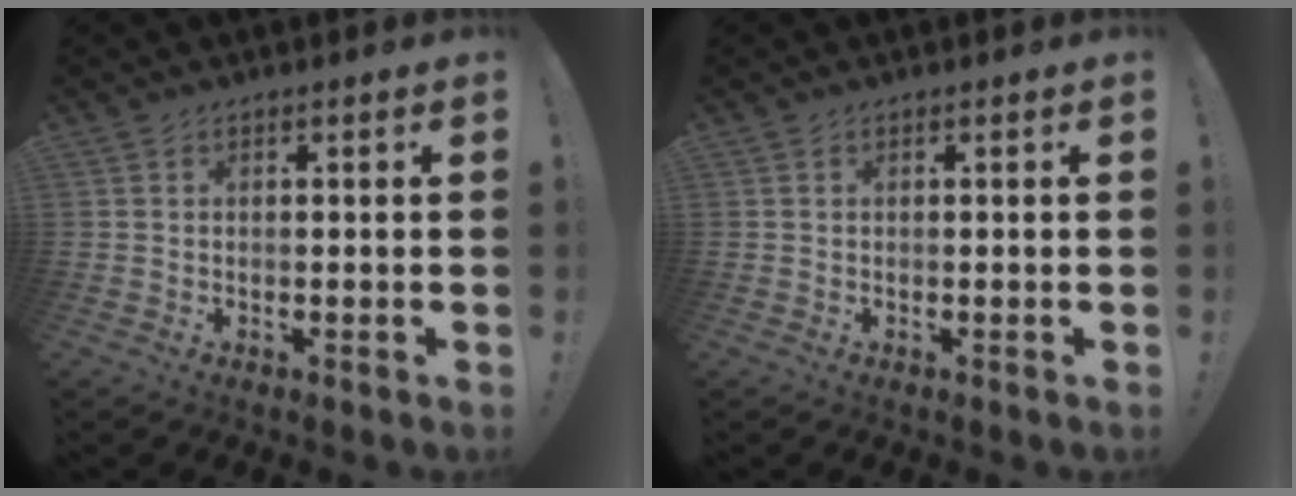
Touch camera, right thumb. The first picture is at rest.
{"total": 0.0}